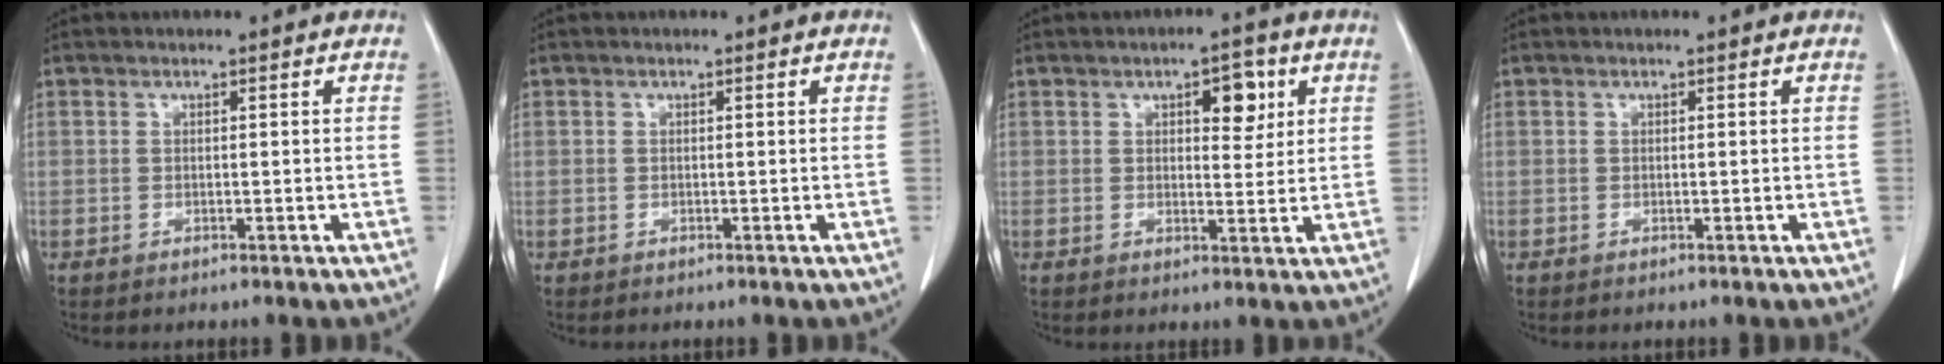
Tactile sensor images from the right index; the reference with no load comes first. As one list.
[{"total": 0.0}, {"total": 5.1, "force": [2.1, 2.2, 4.1], "torque": [-0.054, 0.004, 0.029]}, {"total": 0.0}]